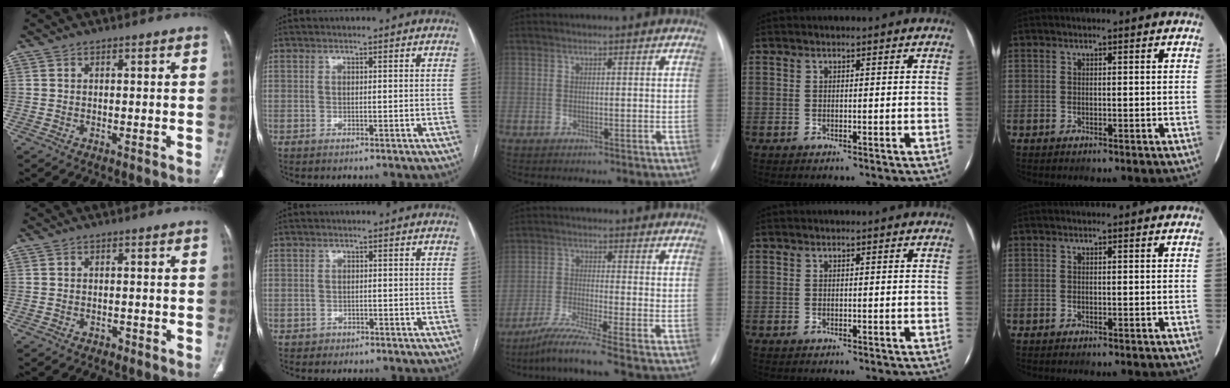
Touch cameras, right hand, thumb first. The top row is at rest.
{"thumb": {"total": 0.9, "force": [-0.6, 0.6, 0.2], "torque": [-0.003, 0.002, -0.012]}, "index": {"total": 1.5, "force": [-0.9, 1.2, -0.2], "torque": [0.001, 0.007, -0.015]}, "middle": {"total": 7.1, "force": [-5.6, -2.0, 3.9], "torque": [-0.073, -0.037, -0.106]}}